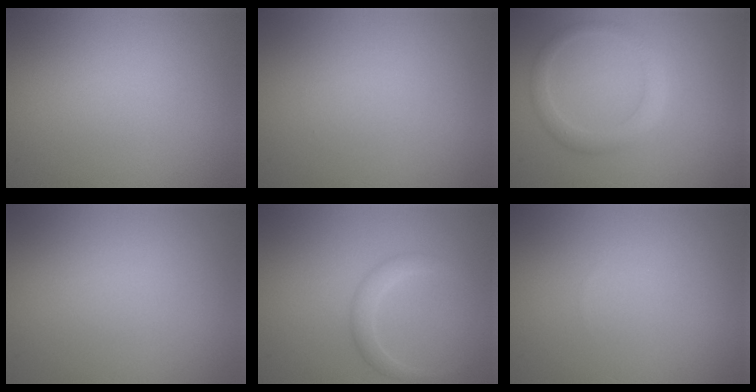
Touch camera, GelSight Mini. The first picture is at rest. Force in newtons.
{"total": 0.0}
{"total": 2.1, "press": 2.1, "slide": 0.1}
{"total": 0.0}
{"total": 1.8, "press": 1.8, "slide": 0.1}
{"total": 0.0}